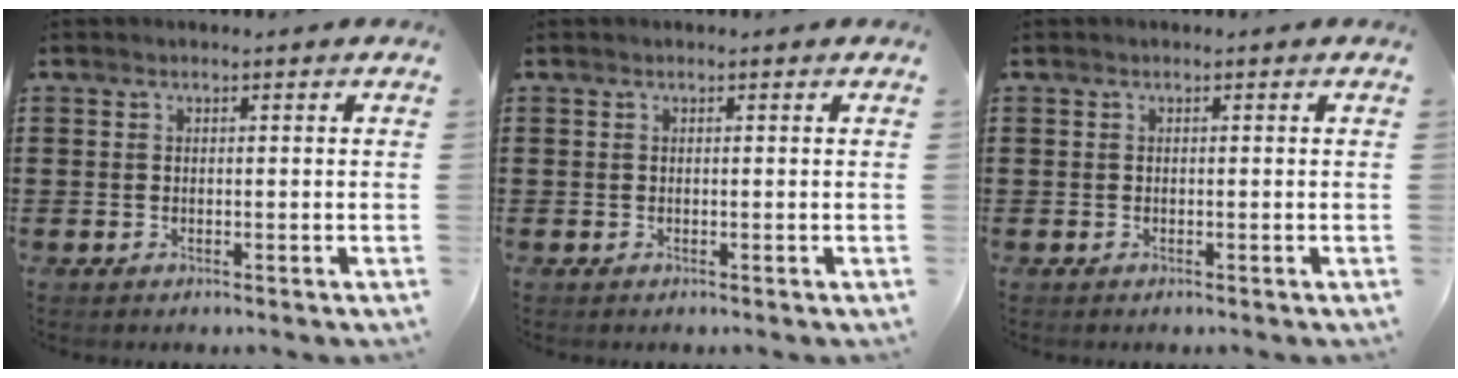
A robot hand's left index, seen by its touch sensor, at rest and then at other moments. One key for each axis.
{"total": 0.0}
{"total": 0.0}